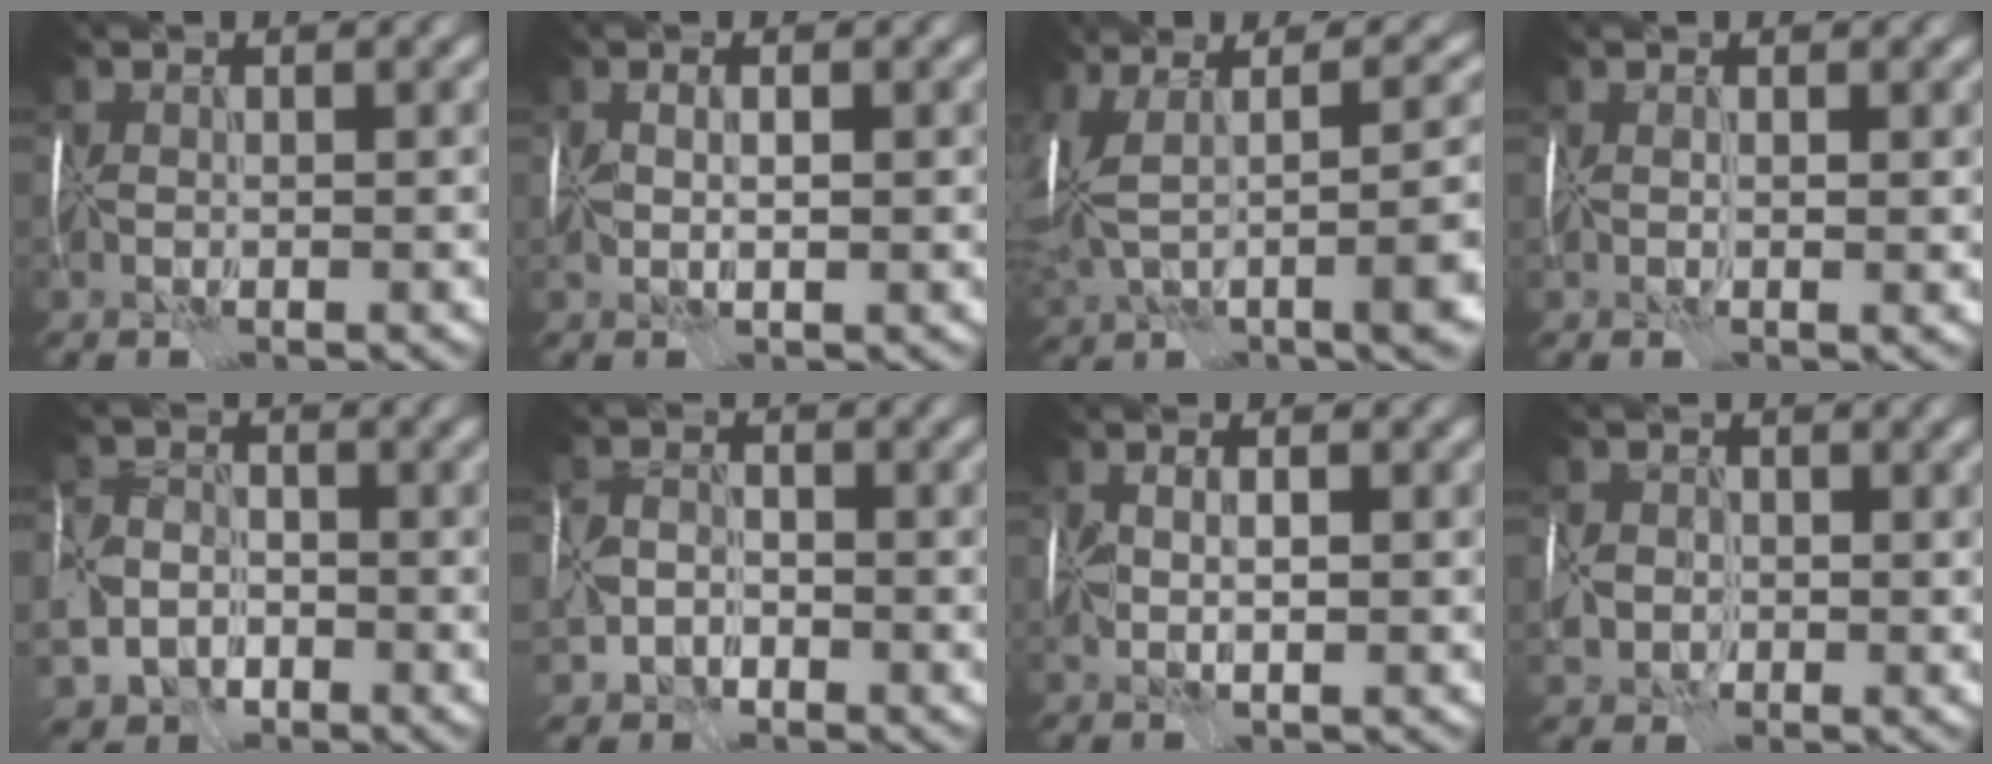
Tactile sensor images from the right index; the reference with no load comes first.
{"total": 1.2, "force": [0.0, 0.3, 1.2], "torque": [-0.031, -0.003, 0.002]}
{"total": 11.5, "force": [0.1, 4.5, 10.6], "torque": [-0.213, 0.004, 0.026]}
{"total": 1.1, "force": [0.4, 0.3, 0.9], "torque": [-0.017, -0.002, 0.010]}
{"total": 4.9, "force": [-2.6, 3.6, 2.1], "torque": [-0.057, -0.008, -0.064]}
{"total": 3.0, "force": [-1.9, 2.1, 1.1], "torque": [-0.031, -0.005, -0.041]}
{"total": 1.6, "force": [0.0, 0.4, 1.6], "torque": [-0.036, -0.004, 0.003]}
{"total": 3.2, "force": [-0.6, 2.7, 1.5], "torque": [-0.033, -0.005, -0.009]}